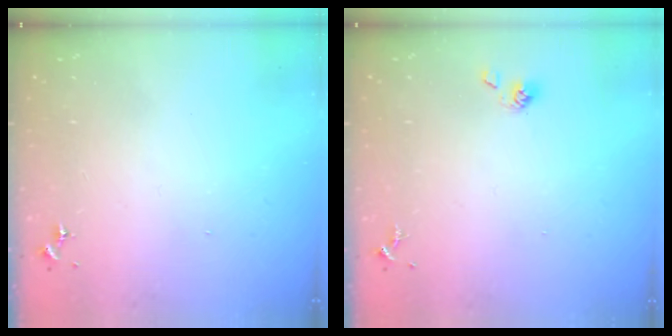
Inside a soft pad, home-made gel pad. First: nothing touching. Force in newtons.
{"total": 4.4, "press": 3.7, "slide": 2.4}